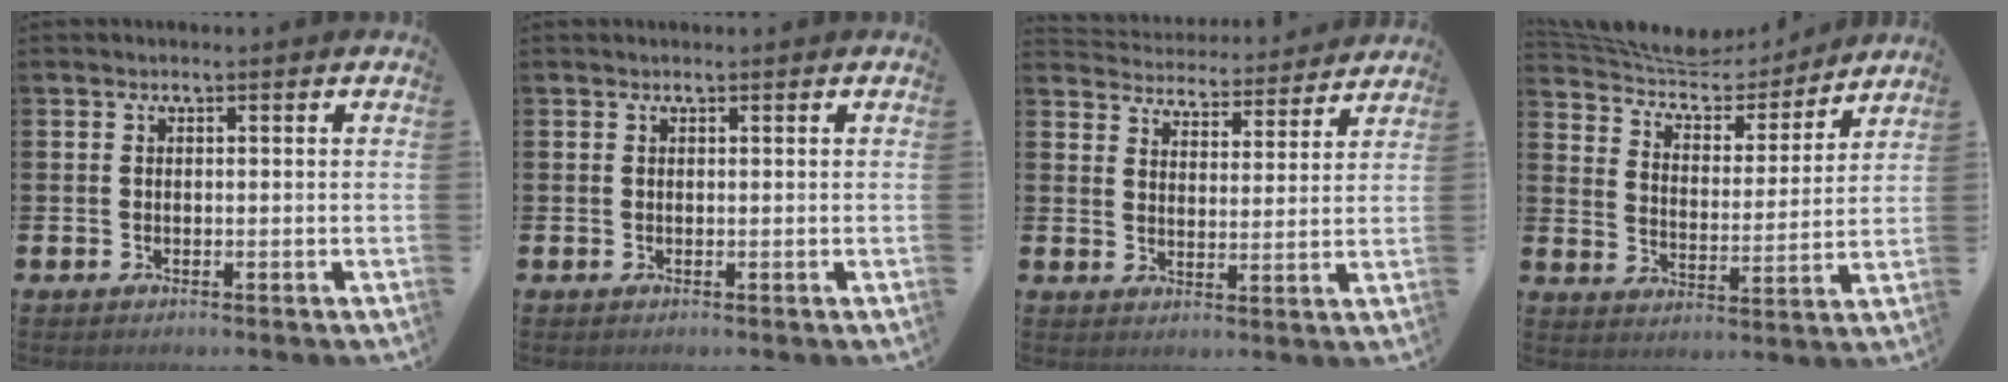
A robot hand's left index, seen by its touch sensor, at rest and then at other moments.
{"total": 0.0}
{"total": 4.9, "force": [4.8, 0.8, -0.4], "torque": [-0.010, -0.045, 0.081]}
{"total": 6.8, "force": [6.3, 2.2, 1.5], "torque": [-0.058, -0.050, 0.105]}